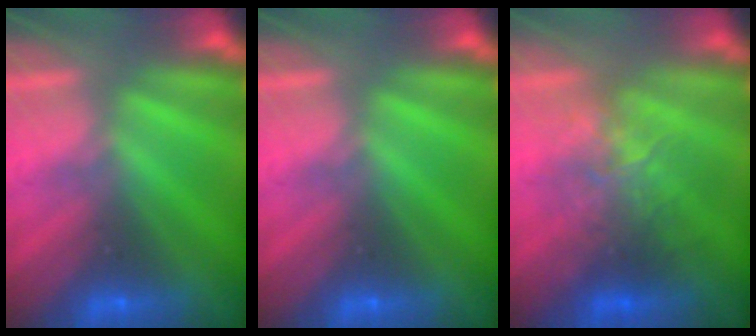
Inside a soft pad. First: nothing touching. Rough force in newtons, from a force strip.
{"total": 0.0}
{"total": 2.6}